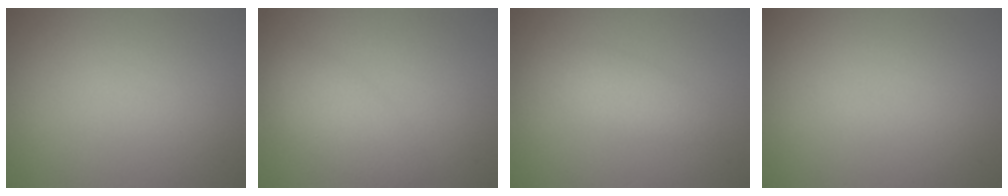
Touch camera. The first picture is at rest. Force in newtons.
{"total": 3.5, "press": 3.4, "slide": 0.1}
{"total": 2.0, "press": 2.0, "slide": 0.1}
{"total": 0.0}